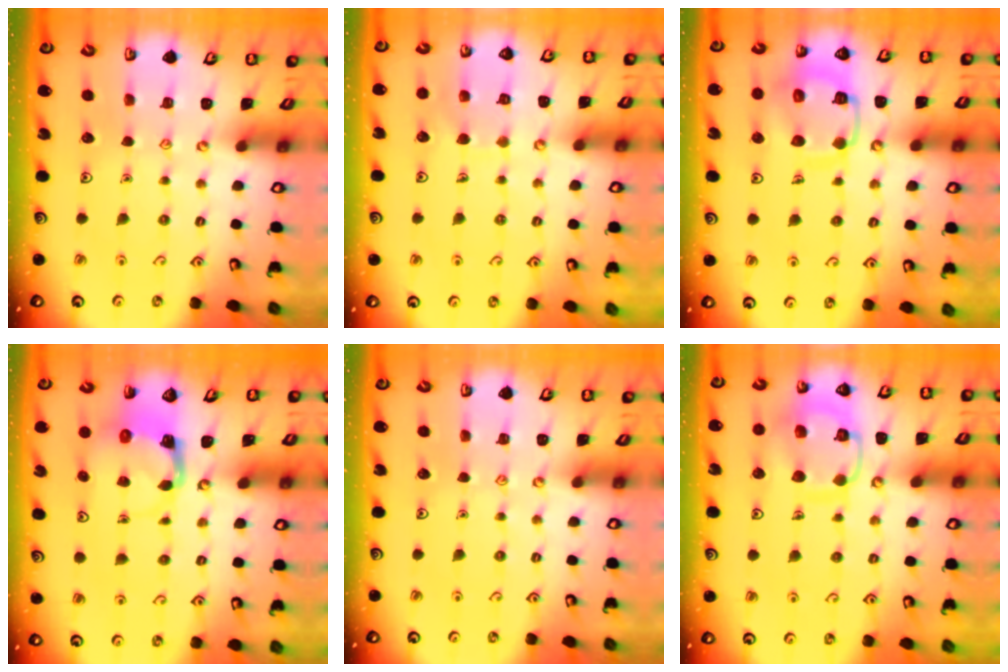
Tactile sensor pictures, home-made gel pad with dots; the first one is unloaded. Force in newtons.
{"total": 7.4, "press": 7.4, "slide": 0.4}
{"total": 12.6, "press": 12.5, "slide": 1.4}
{"total": 4.0, "press": 3.9, "slide": 0.7}
{"total": 0.0}
{"total": 13.5, "press": 13.4, "slide": 1.3}